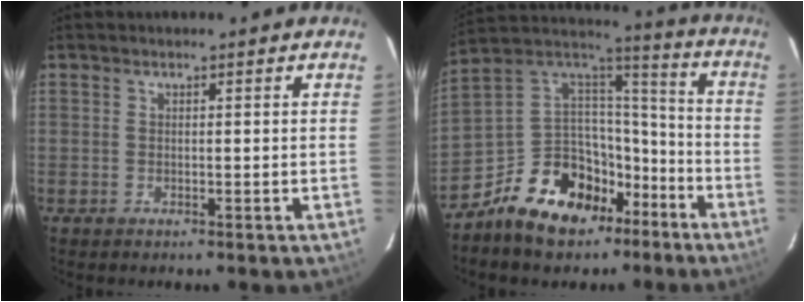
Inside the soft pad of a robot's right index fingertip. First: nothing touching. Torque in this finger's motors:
{"motor_torque": [1.11, -1.03, 0.43, 0.03]}